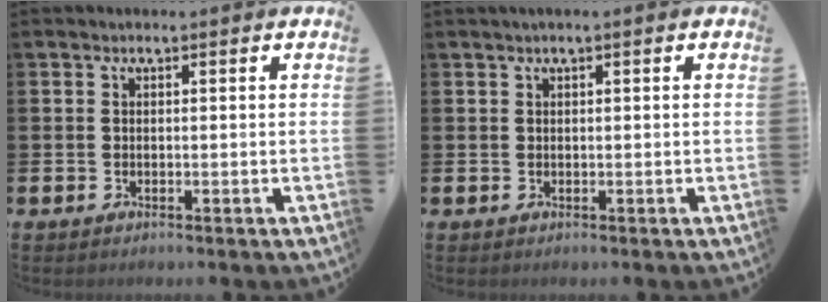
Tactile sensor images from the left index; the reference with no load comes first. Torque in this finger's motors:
{"motor_torque": [0.10, -1.48, 0.11, 0.03]}